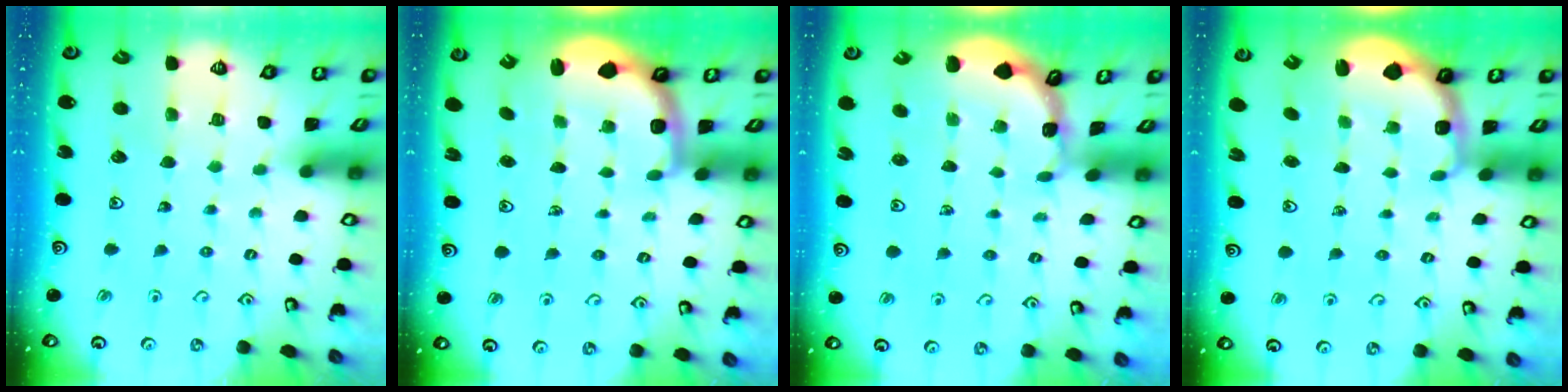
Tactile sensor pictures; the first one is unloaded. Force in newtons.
{"total": 2.1, "press": 1.9, "slide": 1.0}
{"total": 1.2, "press": 1.2, "slide": 0.1}
{"total": 2.5, "press": 1.3, "slide": 2.1}